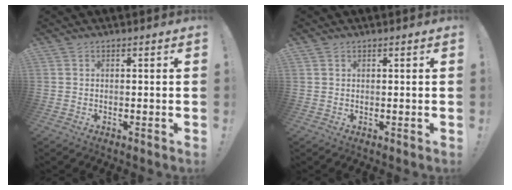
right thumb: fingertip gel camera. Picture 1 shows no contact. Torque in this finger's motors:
{"motor_torque": [0.06, -0.19, -0.15, -0.15, -0.07]}